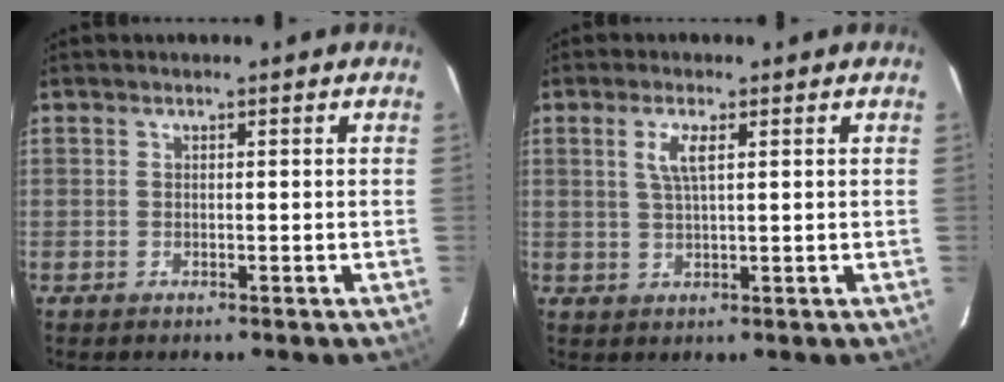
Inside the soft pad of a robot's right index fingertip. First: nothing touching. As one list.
[{"total": 3.6, "force": [1.3, 0.8, 3.3], "torque": [-0.067, 0.001, 0.026]}]